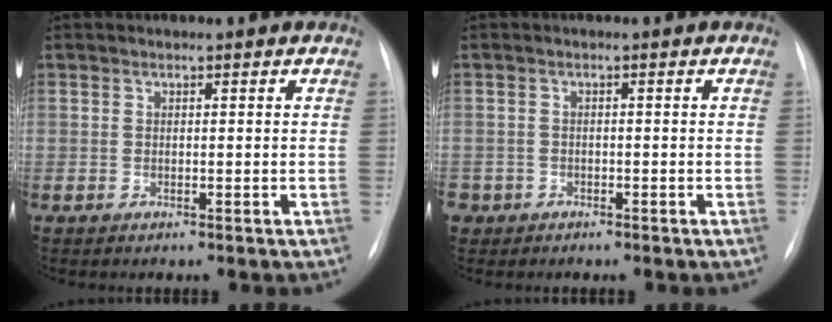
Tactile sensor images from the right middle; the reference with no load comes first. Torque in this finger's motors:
{"motor_torque": [1.07, -1.07, 0.19, 0.00]}